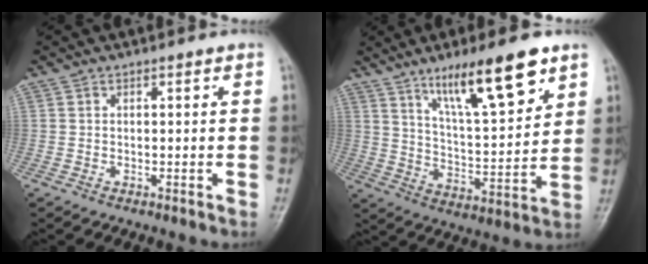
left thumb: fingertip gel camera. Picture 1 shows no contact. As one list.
[{"total": 16.1, "force": [9.9, 4.0, 12.1], "torque": [-0.176, -0.049, 0.173]}]